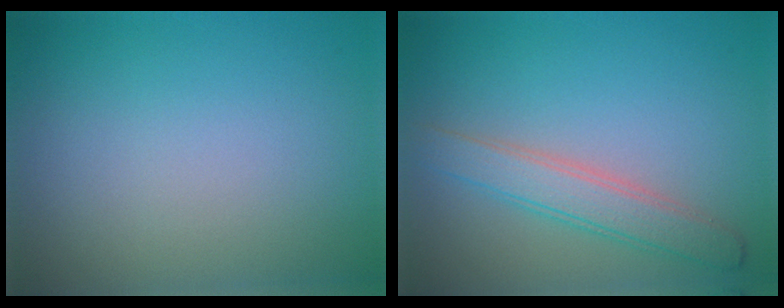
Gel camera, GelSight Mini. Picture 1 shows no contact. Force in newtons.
{"total": 3.5, "press": 3.5, "slide": 0.2}